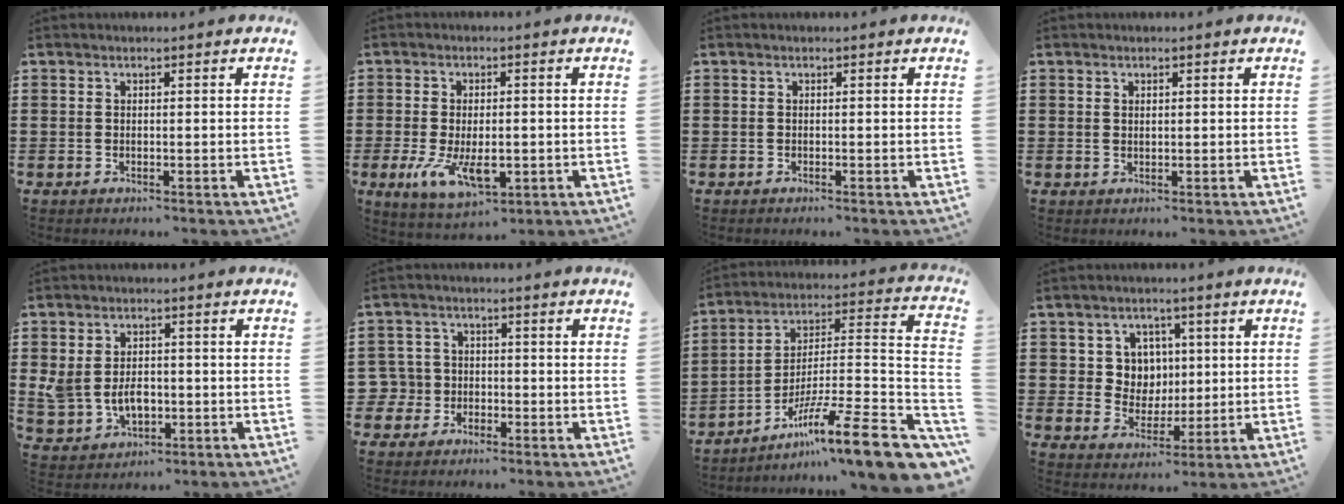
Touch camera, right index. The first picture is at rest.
{"total": 8.0, "force": [-1.8, 3.9, 6.8], "torque": [-0.130, -0.007, -0.031]}
{"total": 0.0}
{"total": 0.7, "force": [0.5, 0.5, 0.3], "torque": [-0.007, 0.003, 0.009]}
{"total": 5.5, "force": [-0.5, 4.2, 3.6], "torque": [-0.070, 0.006, -0.010]}
{"total": 4.3, "force": [-1.7, 3.9, 0.6], "torque": [-0.042, 0.002, -0.042]}
{"total": 13.9, "force": [-8.8, 1.3, 10.6], "torque": [-0.168, 0.011, -0.158]}
{"total": 6.0, "force": [1.7, 5.5, 1.7], "torque": [-0.054, 0.013, 0.028]}